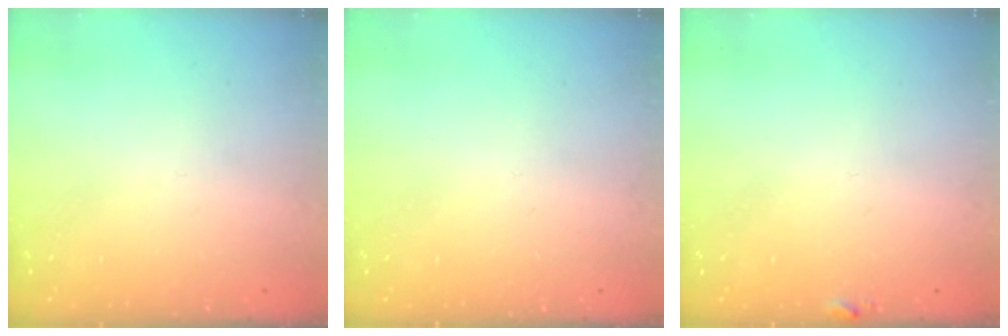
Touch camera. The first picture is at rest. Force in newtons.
{"total": 0.0}
{"total": 4.7, "press": 4.6, "slide": 0.6}